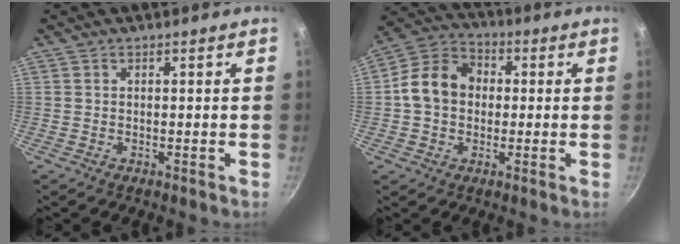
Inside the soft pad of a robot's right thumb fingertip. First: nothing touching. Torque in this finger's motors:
{"motor_torque": [0.72, 2.51, 1.00, -0.79, 0.08]}